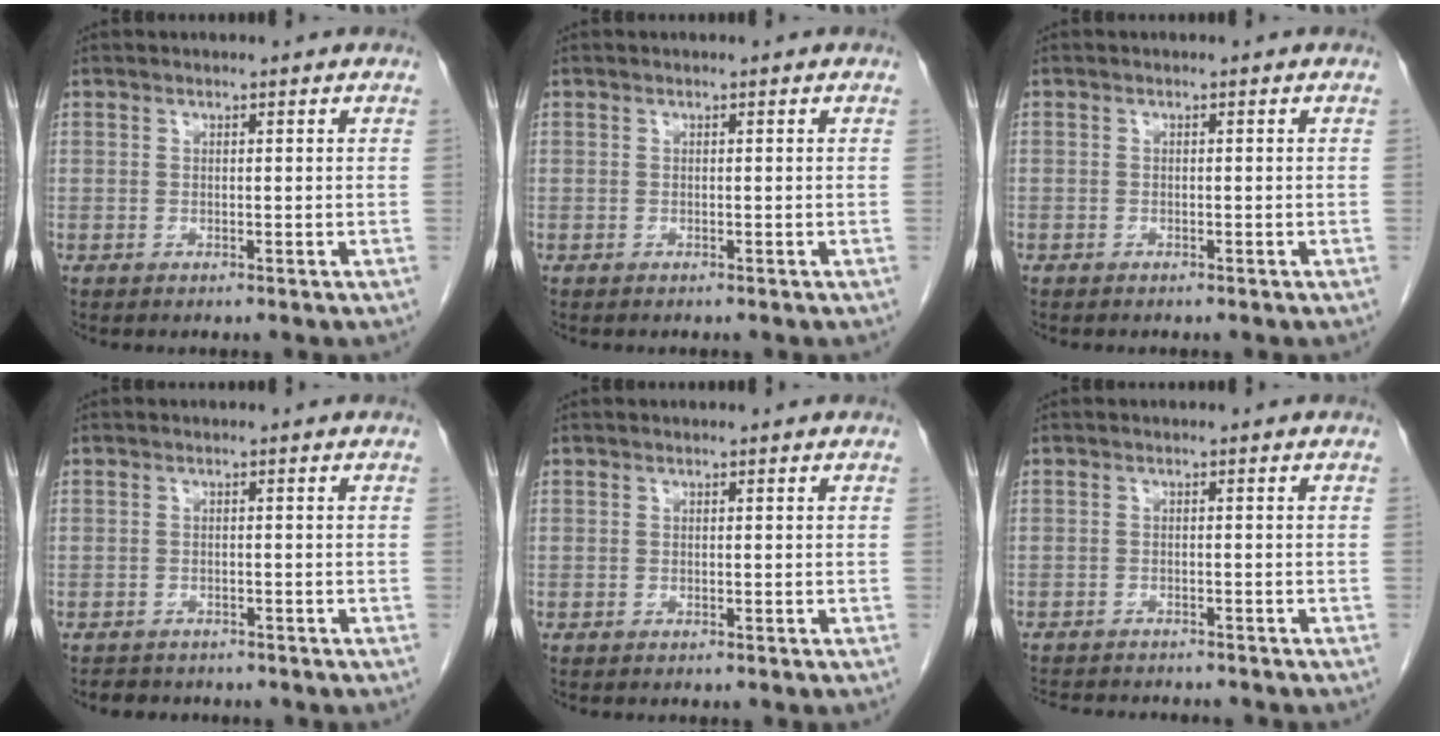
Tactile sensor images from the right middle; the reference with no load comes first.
{"total": 0.0}
{"total": 0.6, "force": [-0.4, 0.3, 0.1], "torque": [-0.010, 0.002, -0.009]}
{"total": 3.7, "force": [-3.2, 1.7, 0.6], "torque": [-0.016, -0.002, -0.044]}
{"total": 0.0}
{"total": 9.0, "force": [-8.3, 2.0, 2.8], "torque": [-0.051, -0.004, -0.113]}